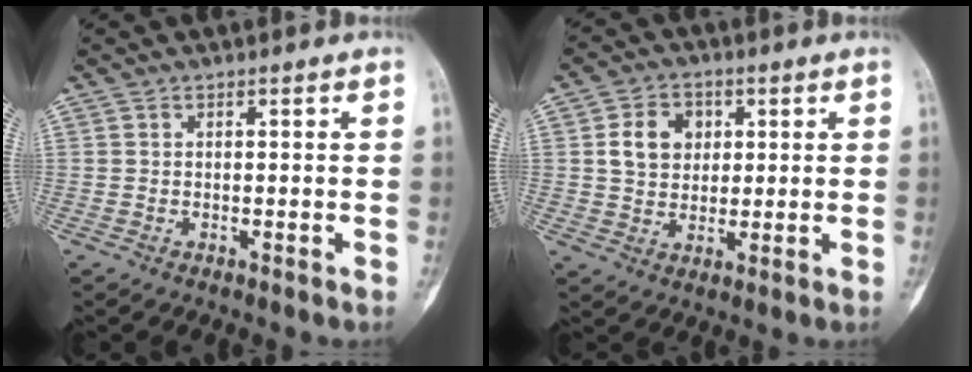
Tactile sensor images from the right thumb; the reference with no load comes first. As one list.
[{"total": 7.7, "force": [1.9, 6.1, 4.2], "torque": [-0.044, -0.002, 0.031]}]